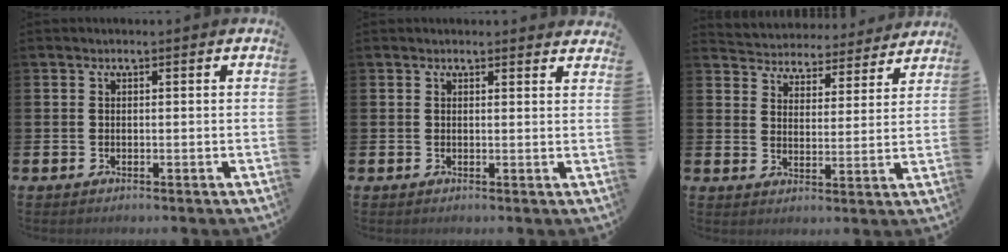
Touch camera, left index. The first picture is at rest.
{"total": 1.2, "force": [1.2, 0.0, 0.0], "torque": [0.008, -0.007, 0.020]}
{"total": 4.6, "force": [4.4, 1.2, -0.3], "torque": [-0.018, -0.039, 0.074]}